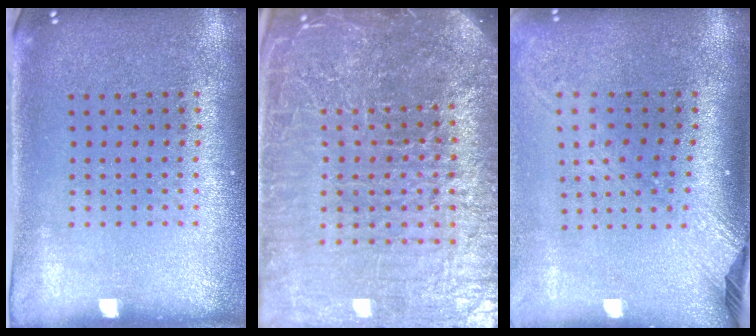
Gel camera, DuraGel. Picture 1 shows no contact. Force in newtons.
{"total": 6.7, "press": 5.9, "slide": 3.1}
{"total": 2.4, "press": 1.8, "slide": 1.7}